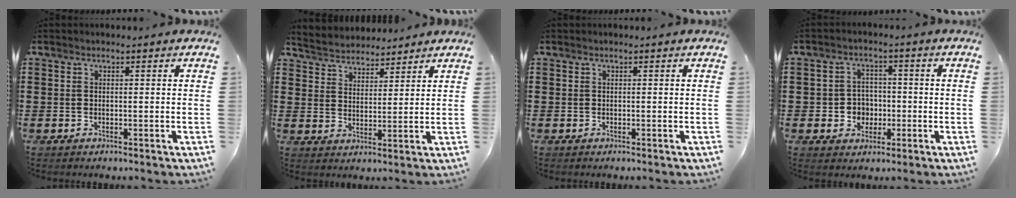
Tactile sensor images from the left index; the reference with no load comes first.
{"total": 3.9, "force": [3.8, 0.9, -0.4], "torque": [-0.012, -0.013, 0.069]}
{"total": 0.0}
{"total": 4.2, "force": [-0.9, 3.9, 1.4], "torque": [-0.040, 0.007, -0.021]}